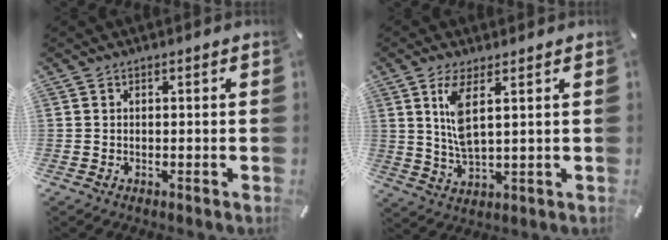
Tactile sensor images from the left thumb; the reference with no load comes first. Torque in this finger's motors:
{"motor_torque": [0.46, -0.55, 0.46, 0.46, 0.02]}